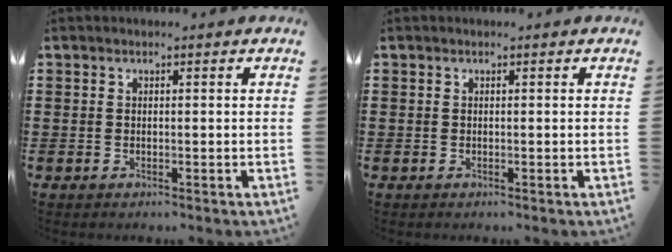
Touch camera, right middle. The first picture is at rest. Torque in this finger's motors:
{"motor_torque": [-0.01, 0.01, 0.02, -0.01]}